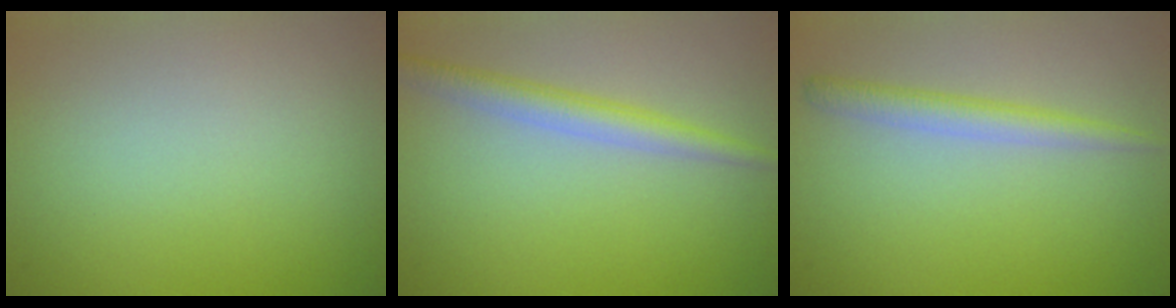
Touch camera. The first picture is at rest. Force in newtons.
{"total": 2.8, "press": 2.8, "slide": 0.1}
{"total": 2.2, "press": 2.2, "slide": 0.1}